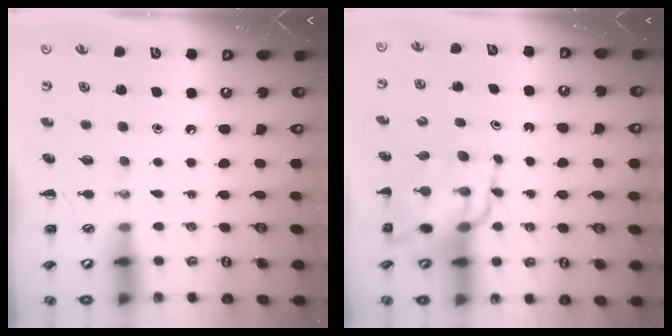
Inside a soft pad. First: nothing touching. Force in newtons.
{"total": 12.1, "press": 11.7, "slide": 3.2}